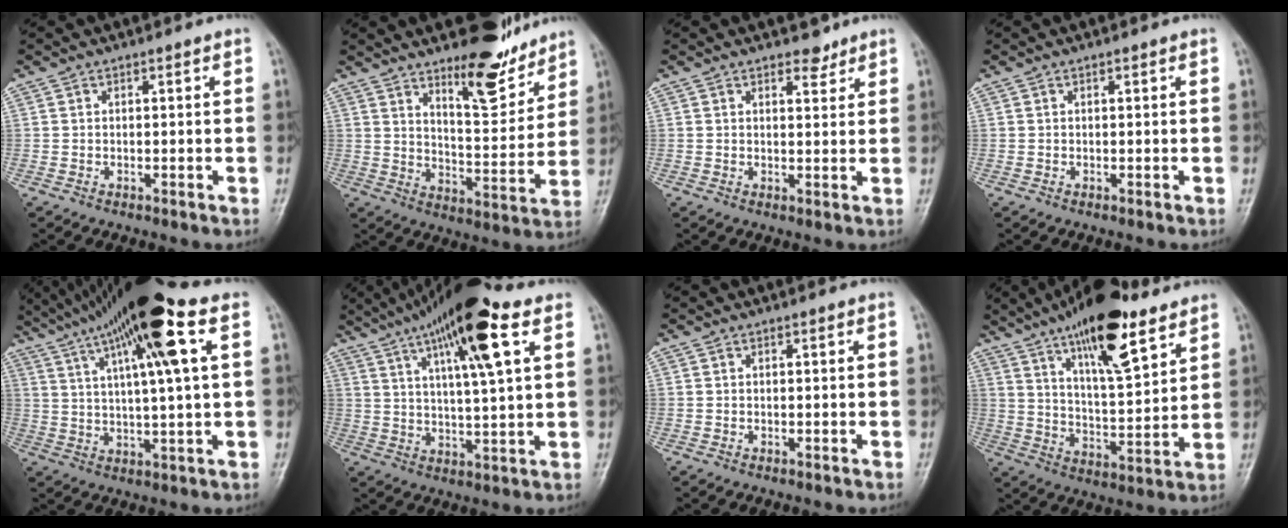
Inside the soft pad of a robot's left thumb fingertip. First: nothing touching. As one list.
[{"total": 12.6, "force": [9.5, 4.0, 7.1], "torque": [-0.075, -0.080, 0.153]}, {"total": 2.8, "force": [2.2, 1.4, 1.0], "torque": [0.001, -0.015, 0.031]}, {"total": 0.0}, {"total": 18.8, "force": [8.5, 2.5, 16.5], "torque": [-0.287, 0.013, 0.139]}, {"total": 17.4, "force": [8.6, 3.5, 14.6], "torque": [-0.236, -0.008, 0.141]}, {"total": 0.0}, {"total": 17.9, "force": [11.1, 5.5, 12.8], "torque": [-0.182, -0.053, 0.187]}]